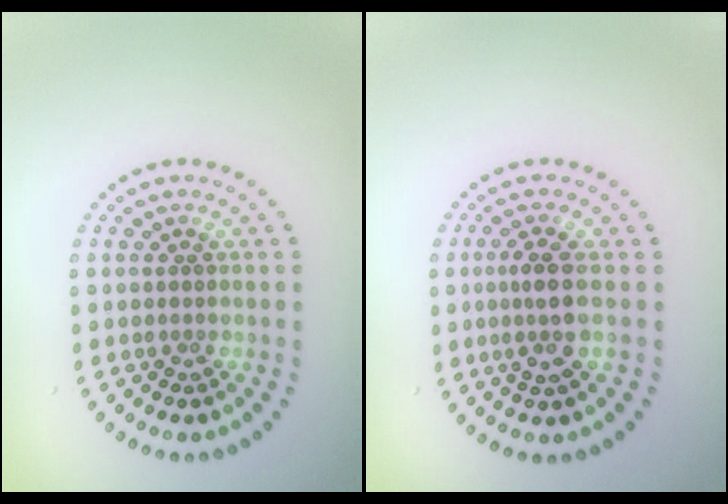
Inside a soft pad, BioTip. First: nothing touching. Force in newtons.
{"total": 2.6, "press": 2.4, "slide": 1.2}